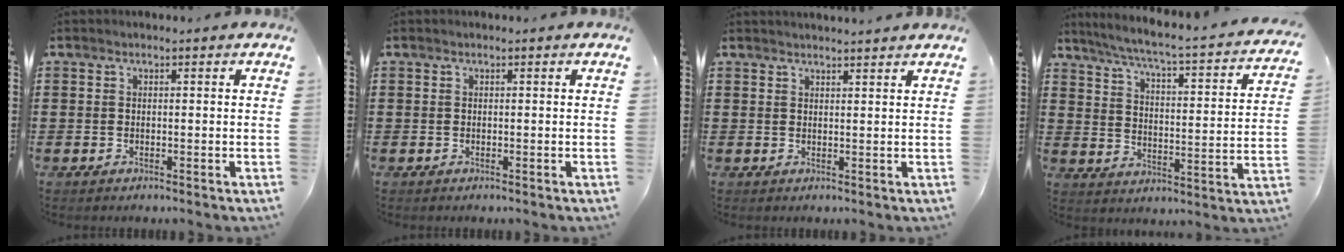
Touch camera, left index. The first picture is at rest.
{"total": 0.0}
{"total": 1.5, "force": [1.5, -0.1, 0.0], "torque": [-0.003, 0.000, 0.030]}
{"total": 4.3, "force": [3.7, -0.1, 2.3], "torque": [-0.065, -0.035, 0.050]}